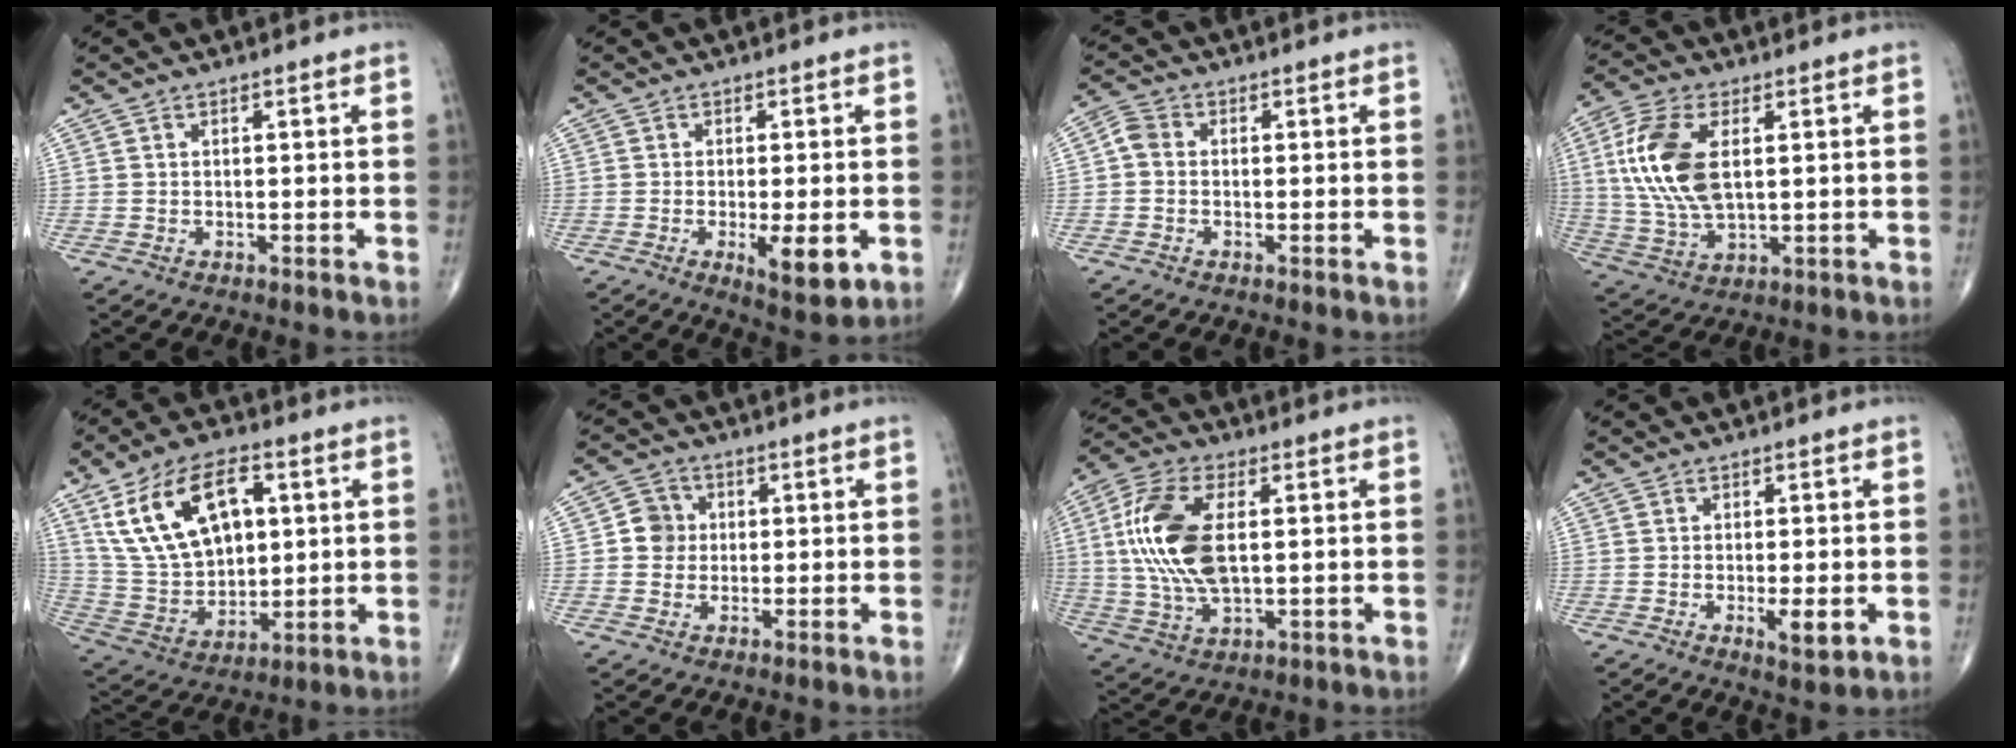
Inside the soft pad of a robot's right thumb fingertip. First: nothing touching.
{"total": 7.1, "force": [-1.9, 2.1, 6.5], "torque": [-0.096, -0.016, -0.023]}
{"total": 2.9, "force": [-0.3, 2.4, 1.7], "torque": [-0.028, 0.007, -0.017]}
{"total": 14.0, "force": [2.8, 7.2, 11.7], "torque": [-0.258, -0.007, 0.058]}
{"total": 18.6, "force": [6.5, 11.0, 13.6], "torque": [-0.225, -0.012, 0.133]}
{"total": 4.6, "force": [0.3, 4.4, 1.5], "torque": [-0.001, 0.007, -0.003]}
{"total": 15.7, "force": [1.9, 7.8, 13.5], "torque": [-0.290, -0.001, 0.037]}
{"total": 4.0, "force": [-0.9, 1.1, 3.7], "torque": [-0.058, -0.010, -0.013]}